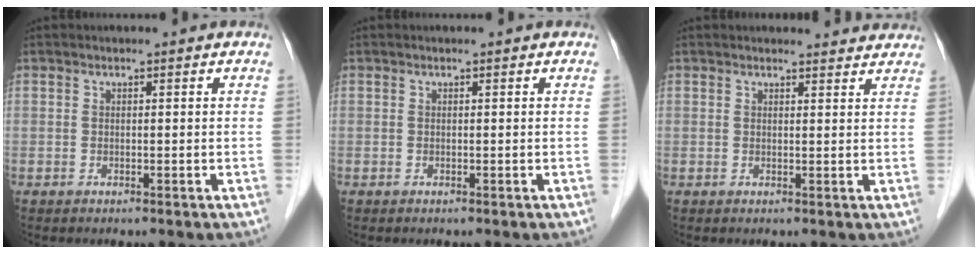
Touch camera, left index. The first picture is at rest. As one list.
[{"total": 0.0}, {"total": 5.3, "force": [5.2, 1.3, 0.5], "torque": [0.003, 0.003, 0.045]}]